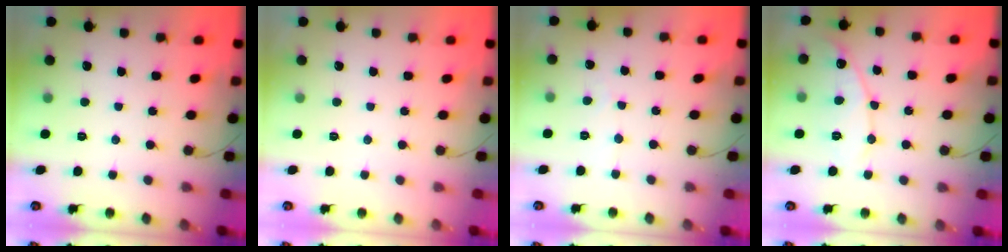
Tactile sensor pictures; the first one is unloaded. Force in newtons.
{"total": 0.0}
{"total": 2.3, "press": 2.3, "slide": 0.2}
{"total": 10.1, "press": 10.1, "slide": 0.9}